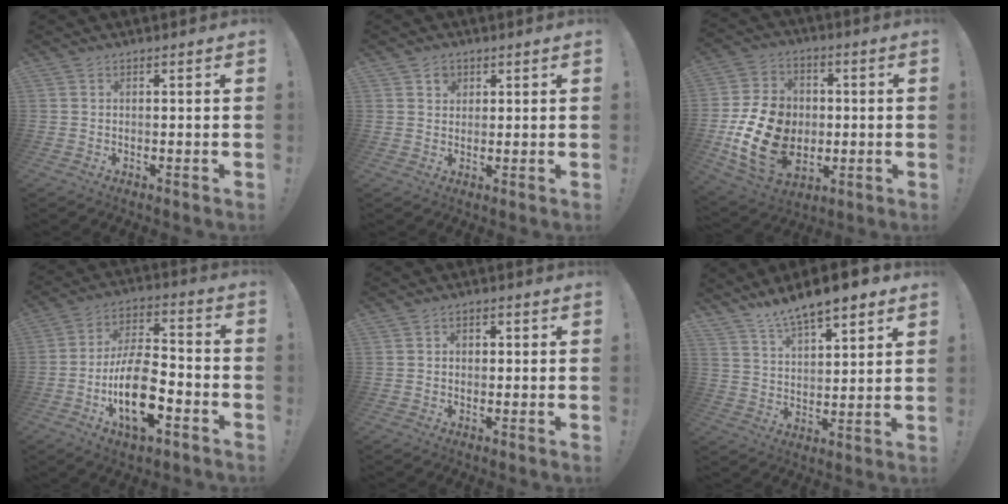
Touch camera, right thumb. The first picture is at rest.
{"total": 2.8, "force": [1.4, 2.4, 0.5], "torque": [0.003, -0.008, 0.022]}
{"total": 19.5, "force": [-2.9, 15.0, 12.1], "torque": [-0.225, 0.015, -0.037]}
{"total": 18.2, "force": [-6.9, 8.7, 14.5], "torque": [-0.259, 0.035, -0.112]}
{"total": 2.0, "force": [-0.5, 1.6, 1.0], "torque": [-0.014, 0.008, -0.011]}
{"total": 10.7, "force": [9.4, 2.5, 4.5], "torque": [-0.088, -0.066, 0.167]}